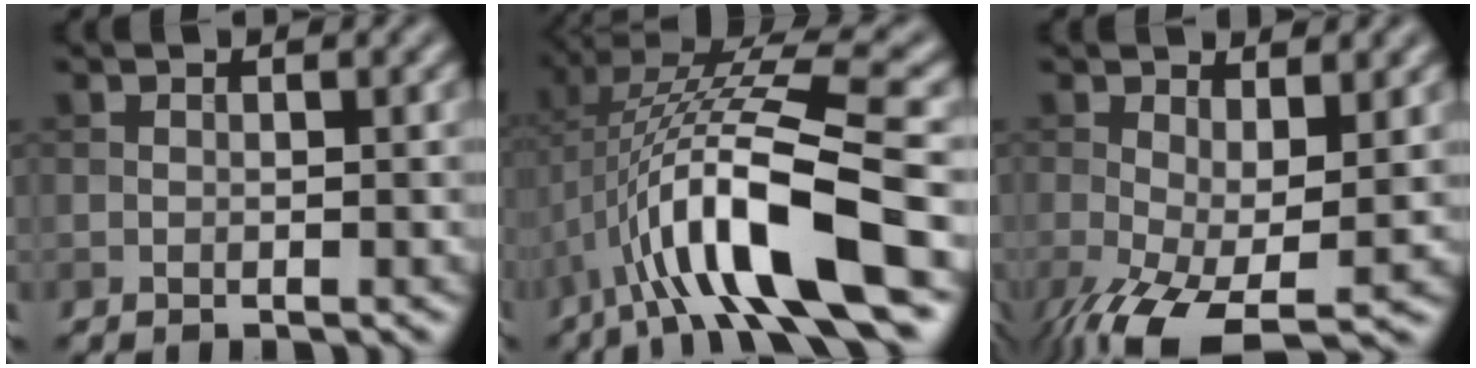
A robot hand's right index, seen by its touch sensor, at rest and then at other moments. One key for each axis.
{"total": 11.9, "fx": -3.2, "fy": 3.0, "fz": 11.0, "tx": -0.207, "ty": 0.018, "tz": -0.058}
{"total": 7.8, "fx": -2.5, "fy": 3.5, "fz": 6.6, "tx": -0.141, "ty": -0.027, "tz": -0.034}